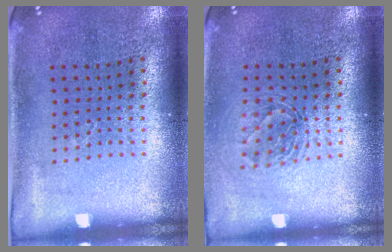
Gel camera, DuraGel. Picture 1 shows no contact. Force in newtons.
{"total": 1.2, "press": 1.1, "slide": 0.6}